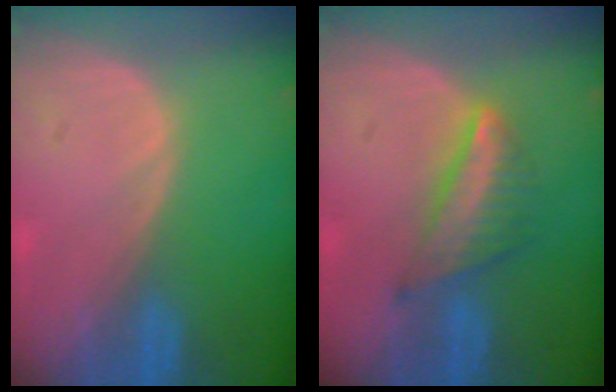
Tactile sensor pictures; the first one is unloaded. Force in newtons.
{"total": 6.5, "press": 5.8, "slide": 2.9}